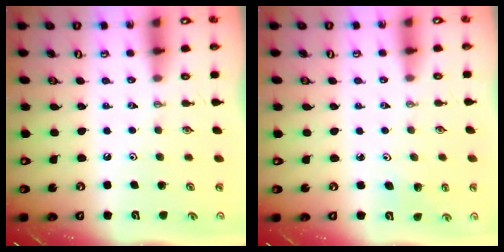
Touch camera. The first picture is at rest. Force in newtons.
{"total": 2.8, "press": 2.6, "slide": 1.2}